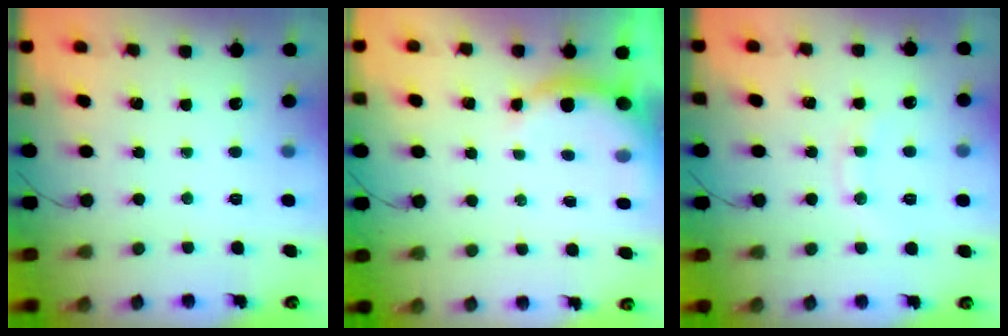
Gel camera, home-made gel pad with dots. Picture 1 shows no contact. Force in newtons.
{"total": 6.6, "press": 6.6, "slide": 0.1}
{"total": 6.6, "press": 6.6, "slide": 1.0}